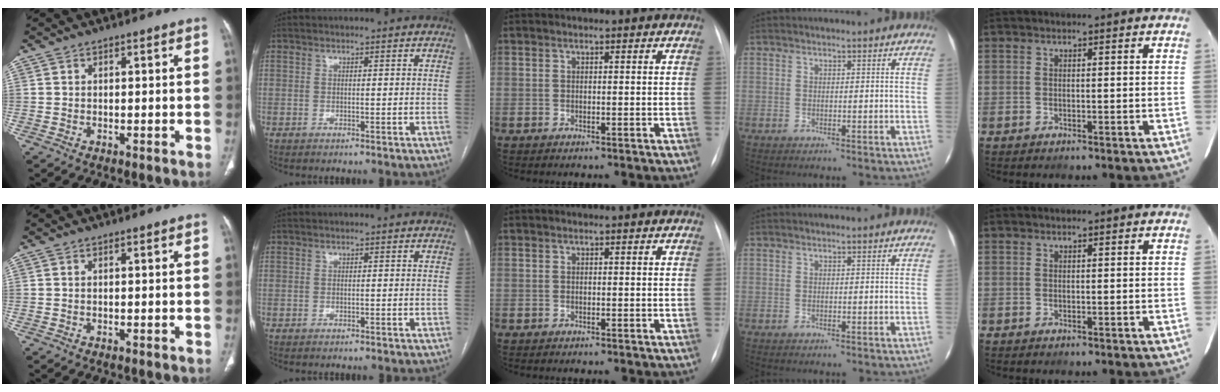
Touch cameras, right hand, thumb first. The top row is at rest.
{}